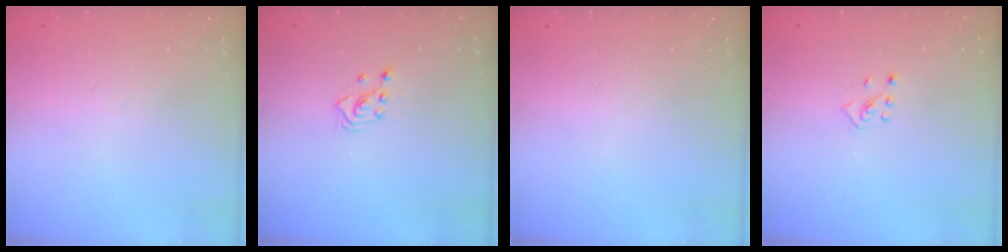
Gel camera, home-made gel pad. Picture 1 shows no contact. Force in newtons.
{"total": 2.3, "press": 2.3, "slide": 0.3}
{"total": 0.0}
{"total": 2.7, "press": 2.6, "slide": 0.9}